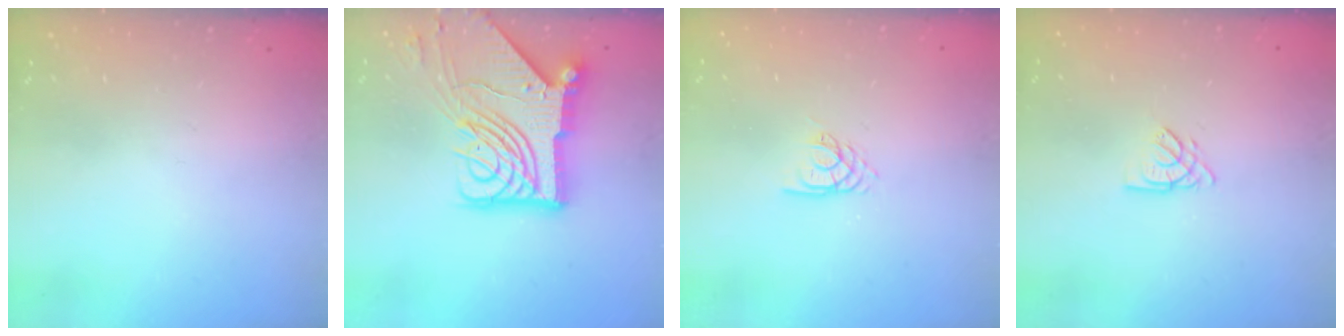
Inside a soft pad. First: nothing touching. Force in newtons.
{"total": 19.9, "press": 19.8, "slide": 2.6}
{"total": 2.7, "press": 2.7, "slide": 0.1}
{"total": 2.7, "press": 2.7, "slide": 0.3}